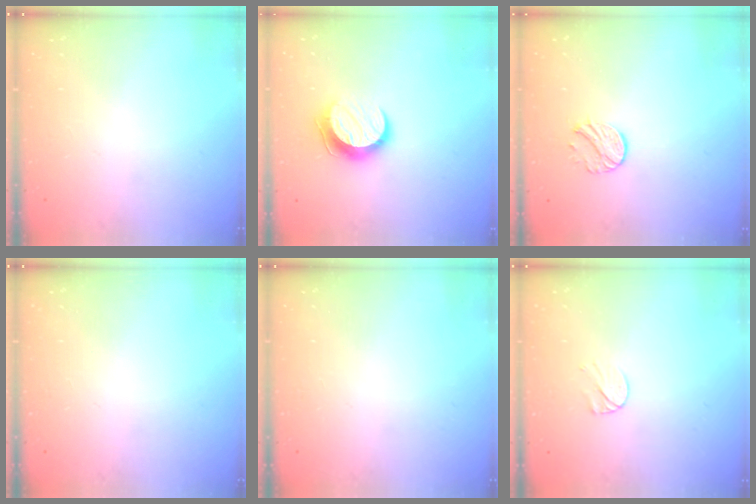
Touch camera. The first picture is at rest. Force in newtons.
{"total": 10.0, "press": 9.9, "slide": 1.2}
{"total": 7.6, "press": 7.6, "slide": 0.2}
{"total": 0.0}
{"total": 0.0}
{"total": 6.5, "press": 6.5, "slide": 0.6}